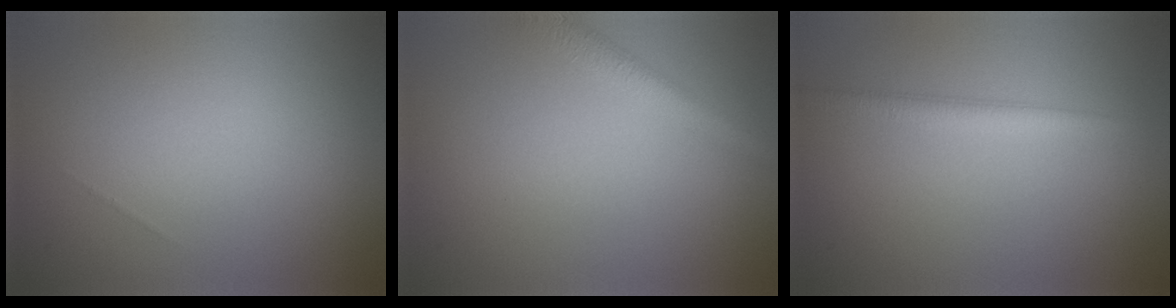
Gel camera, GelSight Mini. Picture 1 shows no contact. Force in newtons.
{"total": 2.6, "press": 2.6, "slide": 0.1}
{"total": 2.3, "press": 2.3, "slide": 0.1}